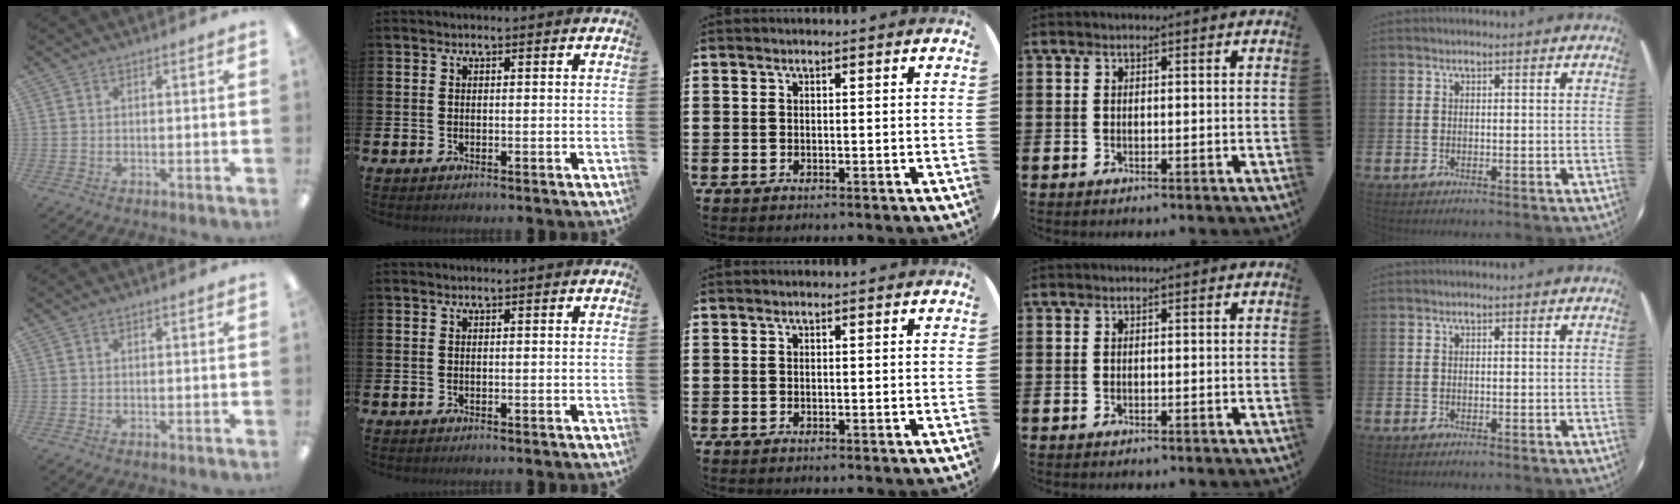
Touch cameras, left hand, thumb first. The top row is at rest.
{}